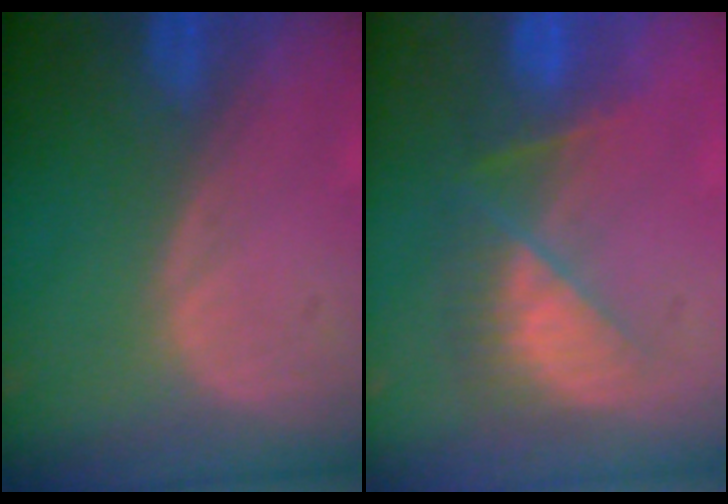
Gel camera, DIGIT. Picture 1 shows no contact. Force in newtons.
{"total": 8.1, "press": 7.0, "slide": 4.1}